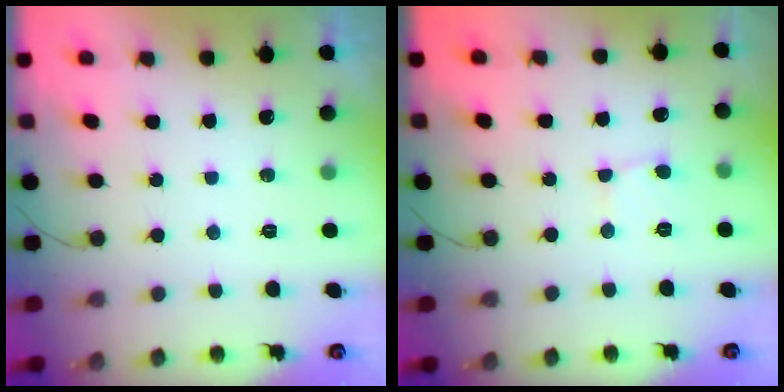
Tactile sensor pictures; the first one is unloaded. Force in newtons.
{"total": 2.9, "press": 2.8, "slide": 0.3}